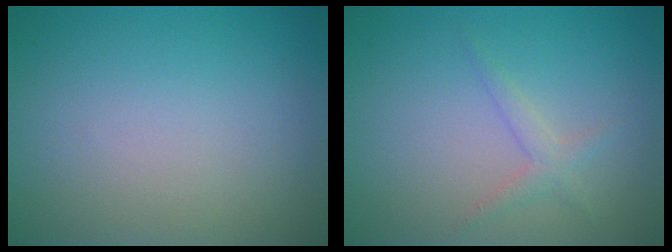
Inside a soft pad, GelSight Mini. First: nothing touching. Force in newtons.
{"total": 1.4, "press": 1.4, "slide": 0.1}